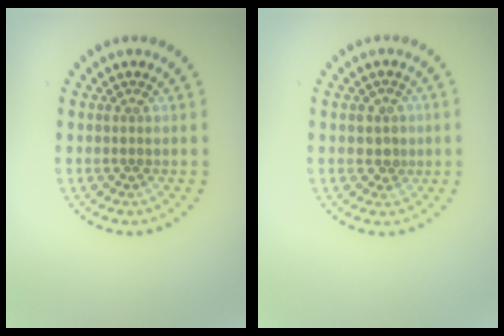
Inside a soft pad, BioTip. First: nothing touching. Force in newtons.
{"total": 1.7, "press": 1.5, "slide": 0.8}